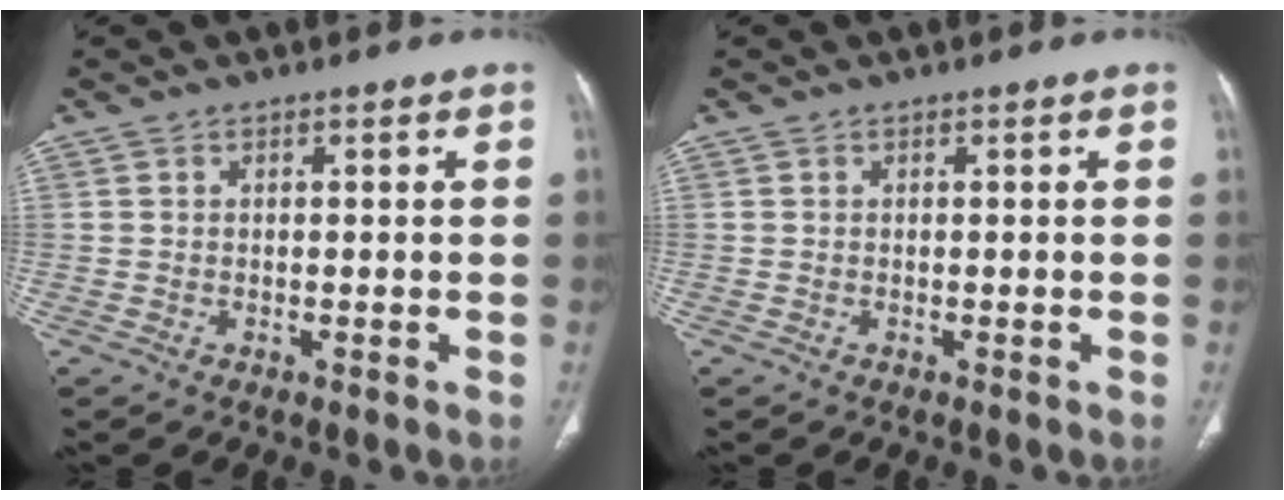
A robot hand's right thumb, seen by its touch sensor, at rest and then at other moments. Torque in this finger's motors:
{"motor_torque": [-0.42, -0.10, 0.37, -0.07, -0.03]}